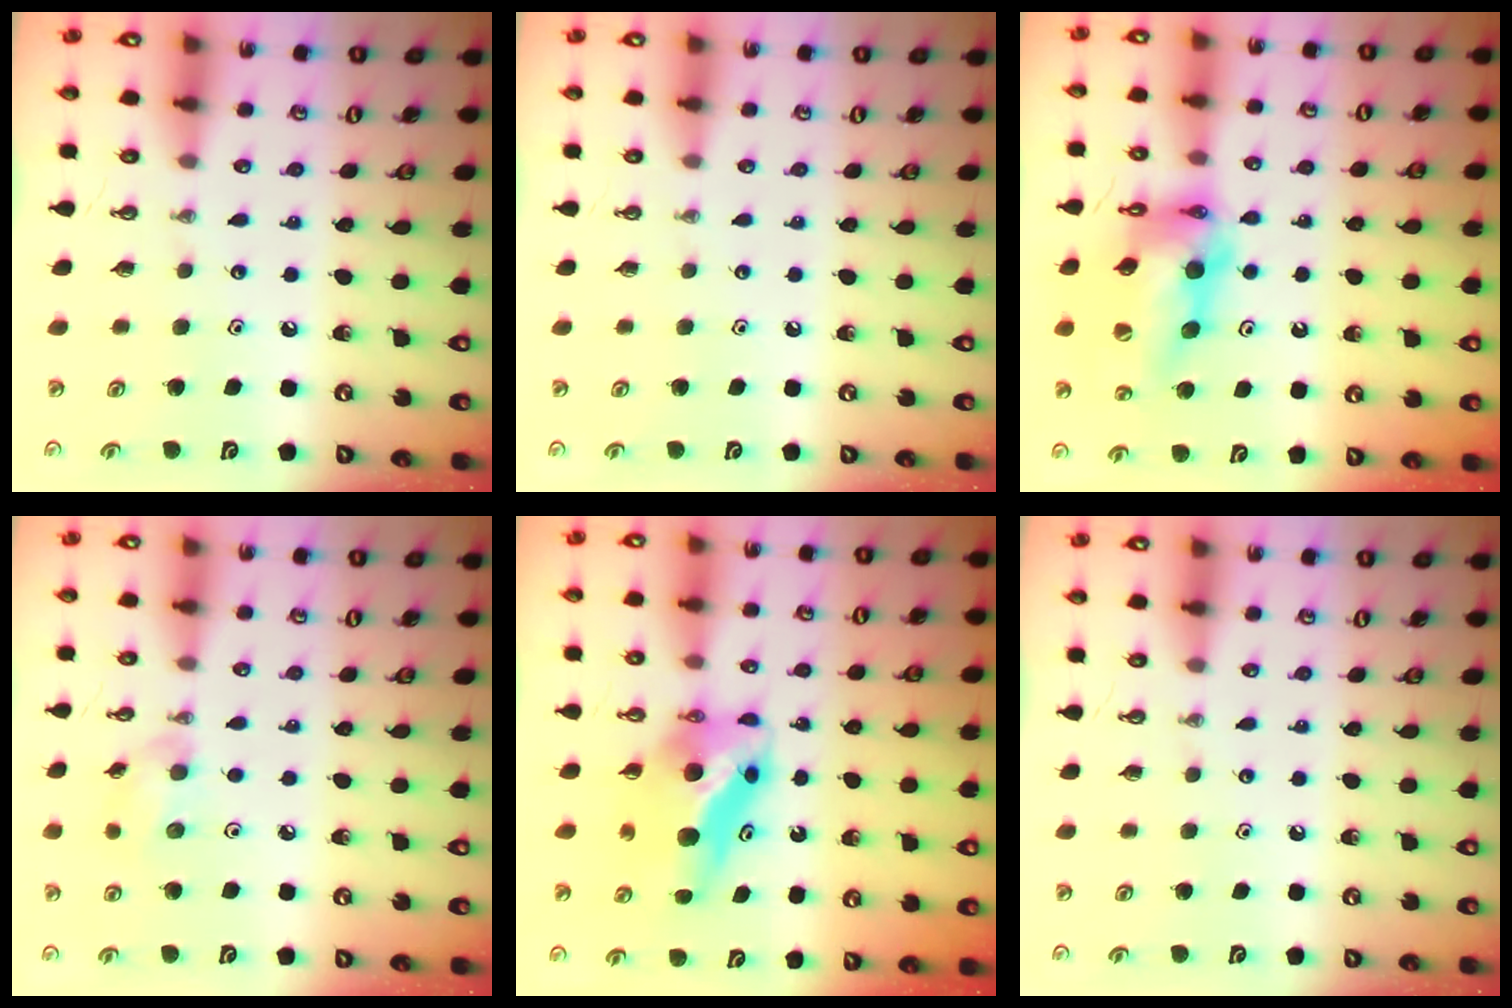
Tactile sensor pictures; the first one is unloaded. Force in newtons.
{"total": 0.0}
{"total": 16.2, "press": 16.1, "slide": 1.7}
{"total": 5.5, "press": 5.4, "slide": 0.9}
{"total": 9.4, "press": 9.0, "slide": 2.7}
{"total": 0.0}